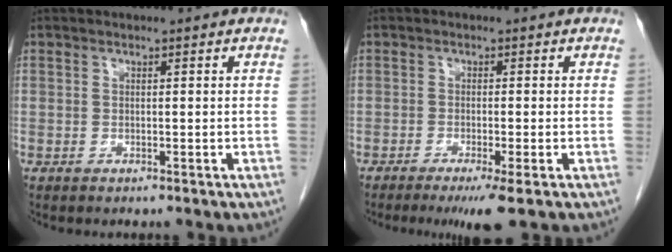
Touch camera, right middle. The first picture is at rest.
{"total": 4.4, "force": [-2.6, -0.2, 3.5], "torque": [-0.053, -0.015, -0.044]}